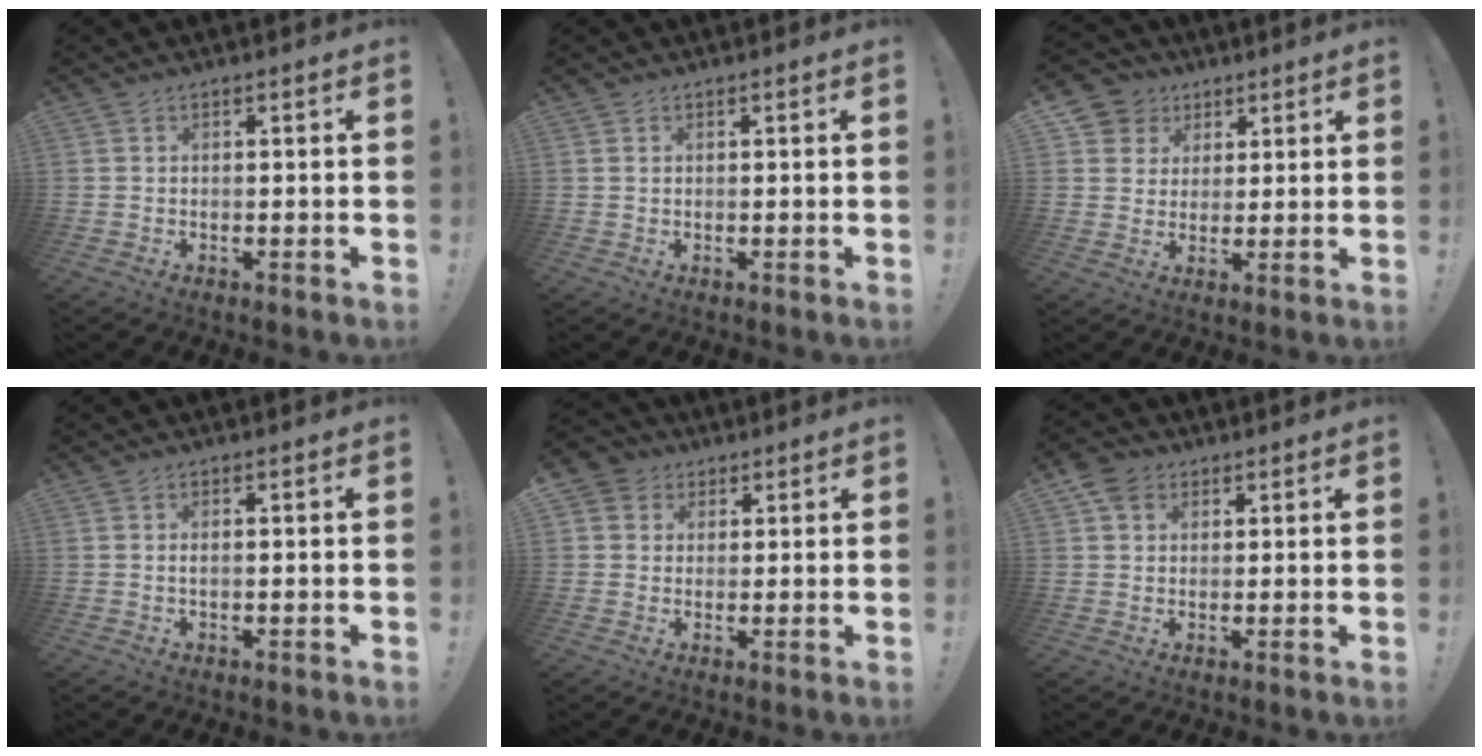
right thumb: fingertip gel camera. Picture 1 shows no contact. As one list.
[{"total": 0.8, "force": [0.5, 0.6, 0.1], "torque": [0.005, -0.002, 0.009]}, {"total": 8.3, "force": [3.3, 7.5, 1.6], "torque": [-0.029, -0.016, 0.069]}, {"total": 0.8, "force": [-0.2, 0.0, 0.8], "torque": [-0.013, 0.000, -0.004]}, {"total": 5.5, "force": [1.9, 5.0, 1.2], "torque": [-0.022, -0.003, 0.039]}, {"total": 5.7, "force": [2.7, 4.6, 2.0], "torque": [-0.032, -0.005, 0.054]}]